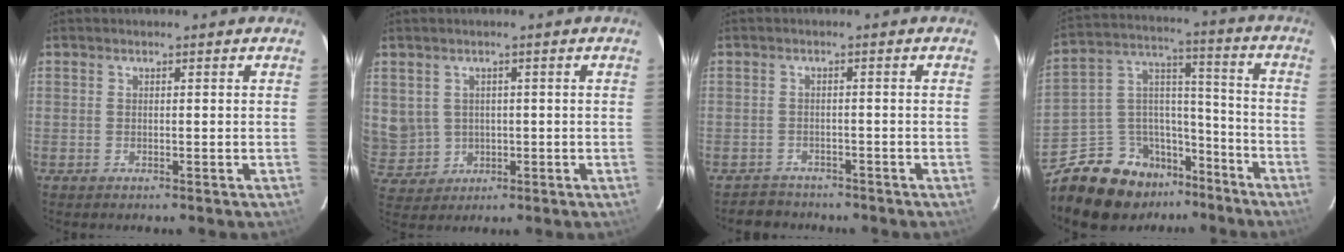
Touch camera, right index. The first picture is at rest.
{"total": 8.6, "force": [1.1, 8.0, 2.8], "torque": [-0.080, 0.010, 0.049]}
{"total": 4.1, "force": [-3.5, 2.2, -0.2], "torque": [-0.006, 0.013, -0.055]}
{"total": 15.5, "force": [-11.8, 9.1, 4.4], "torque": [-0.099, 0.066, -0.184]}